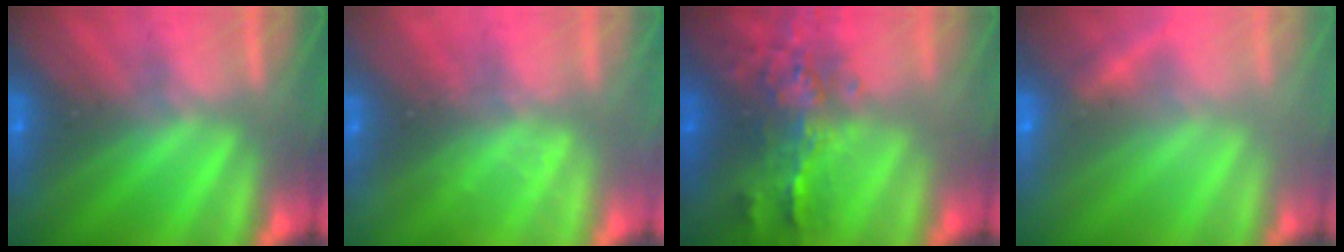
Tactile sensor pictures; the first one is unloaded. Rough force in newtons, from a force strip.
{"total": 2.1}
{"total": 9.1}
{"total": 2.4}